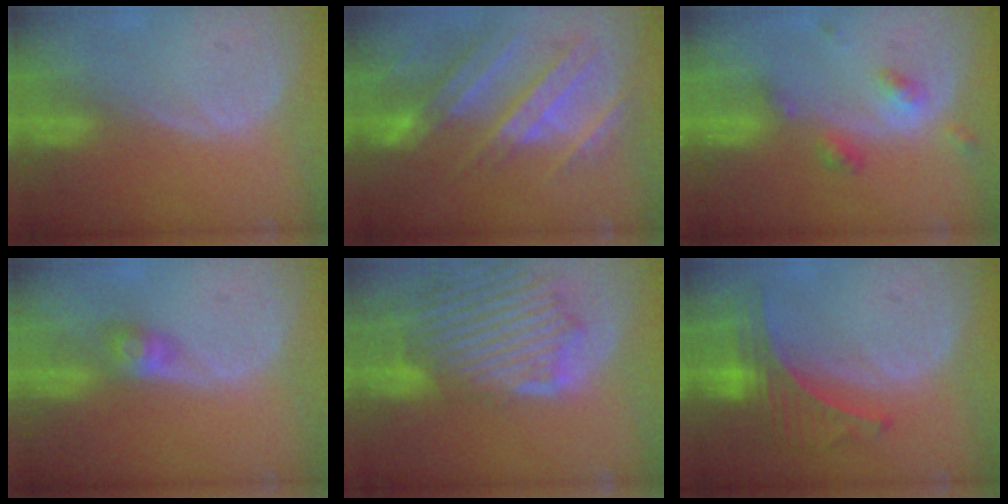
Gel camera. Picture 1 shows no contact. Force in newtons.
{"total": 10.7, "press": 9.6, "slide": 4.6}
{"total": 4.6, "press": 4.1, "slide": 2.1}
{"total": 3.0, "press": 2.6, "slide": 1.5}
{"total": 13.1, "press": 11.4, "slide": 6.4}
{"total": 7.4, "press": 6.5, "slide": 3.5}